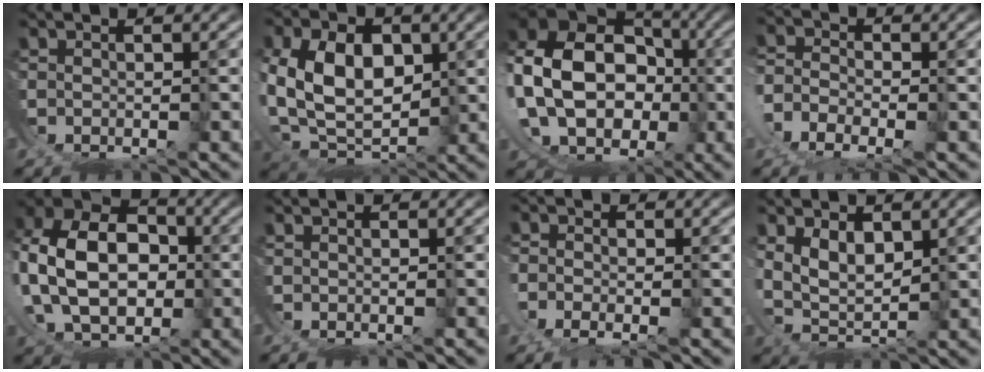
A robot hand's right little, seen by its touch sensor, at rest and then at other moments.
{"total": 8.1, "force": [1.5, 6.6, 4.4], "torque": [-0.129, -0.038, 0.036]}
{"total": 13.8, "force": [2.2, 11.8, 6.9], "torque": [-0.160, -0.022, 0.034]}
{"total": 1.4, "force": [-0.7, 0.7, 1.0], "torque": [-0.028, -0.007, -0.009]}
{"total": 11.2, "force": [2.8, 9.0, 6.0], "torque": [-0.137, -0.011, 0.042]}
{"total": 0.0}
{"total": 0.8, "force": [-0.1, -0.7, 0.5], "torque": [-0.009, -0.006, 0.002]}
{"total": 4.9, "force": [2.7, 3.6, 2.0], "torque": [-0.068, -0.008, 0.042]}